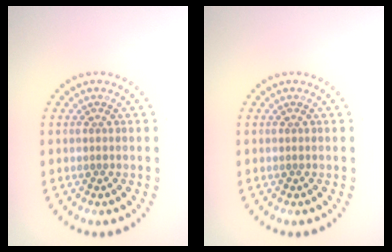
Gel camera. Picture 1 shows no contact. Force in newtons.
{"total": 0.0}